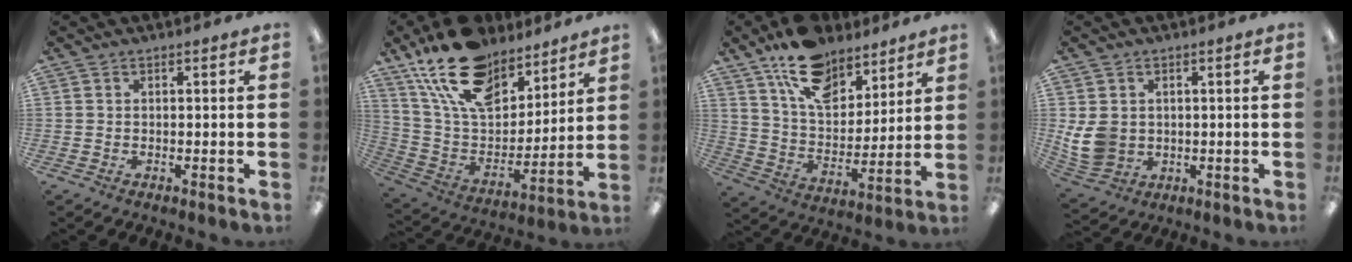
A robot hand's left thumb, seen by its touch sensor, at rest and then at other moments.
{"total": 20.6, "force": [15.1, 10.3, 9.5], "torque": [-0.191, -0.083, 0.277]}
{"total": 15.5, "force": [11.5, 7.9, 6.8], "torque": [-0.117, -0.063, 0.210]}
{"total": 7.7, "force": [0.9, 6.5, 4.0], "torque": [-0.104, 0.001, 0.020]}